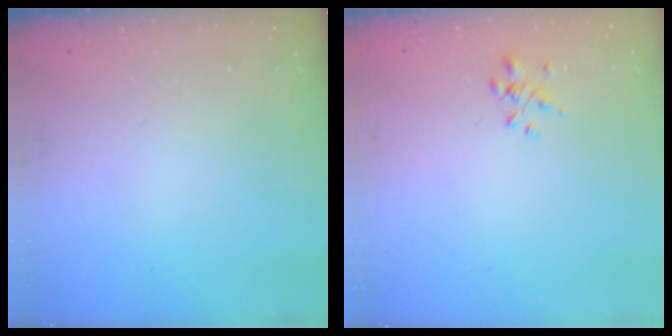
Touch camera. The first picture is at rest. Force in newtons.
{"total": 1.9, "press": 1.8, "slide": 0.6}